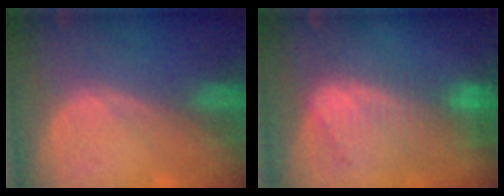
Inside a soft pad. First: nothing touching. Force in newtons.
{"total": 10.0, "press": 8.5, "slide": 5.2}